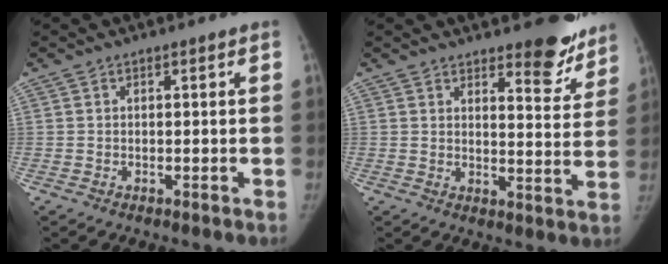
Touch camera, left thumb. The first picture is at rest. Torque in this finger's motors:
{"motor_torque": [1.43, -1.57, 0.80, -0.75, 0.13]}